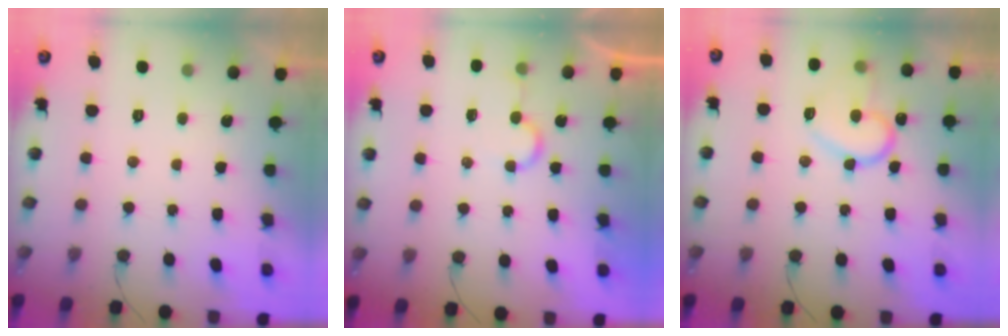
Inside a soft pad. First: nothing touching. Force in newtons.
{"total": 5.4, "press": 5.4, "slide": 0.4}
{"total": 15.2, "press": 15.2, "slide": 1.3}